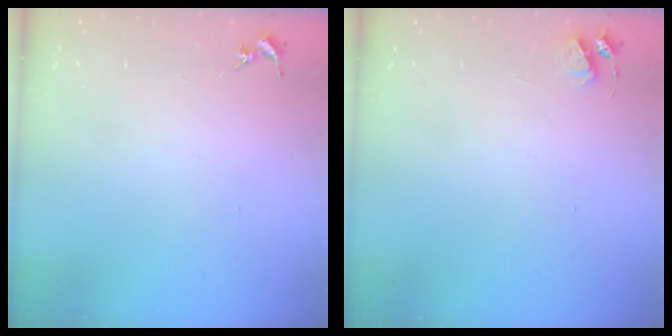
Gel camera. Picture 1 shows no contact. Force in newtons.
{"total": 4.4, "press": 4.3, "slide": 0.6}